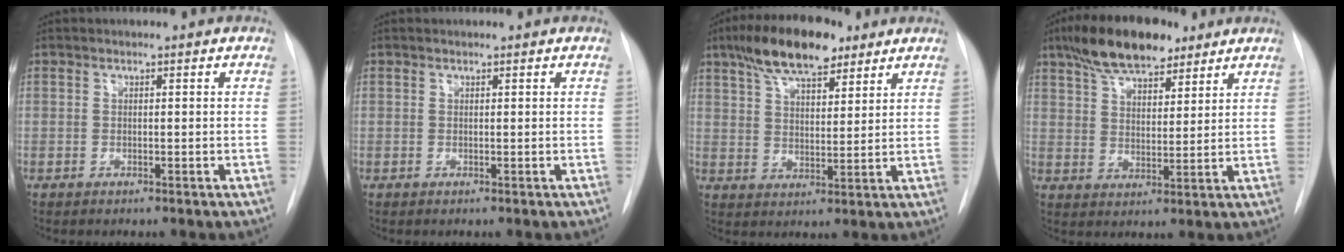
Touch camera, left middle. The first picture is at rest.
{"total": 0.0}
{"total": 12.1, "force": [8.3, 4.1, 7.8], "torque": [-0.141, 0.021, 0.146]}
{"total": 11.7, "force": [8.5, 4.4, 6.7], "torque": [-0.121, 0.021, 0.149]}